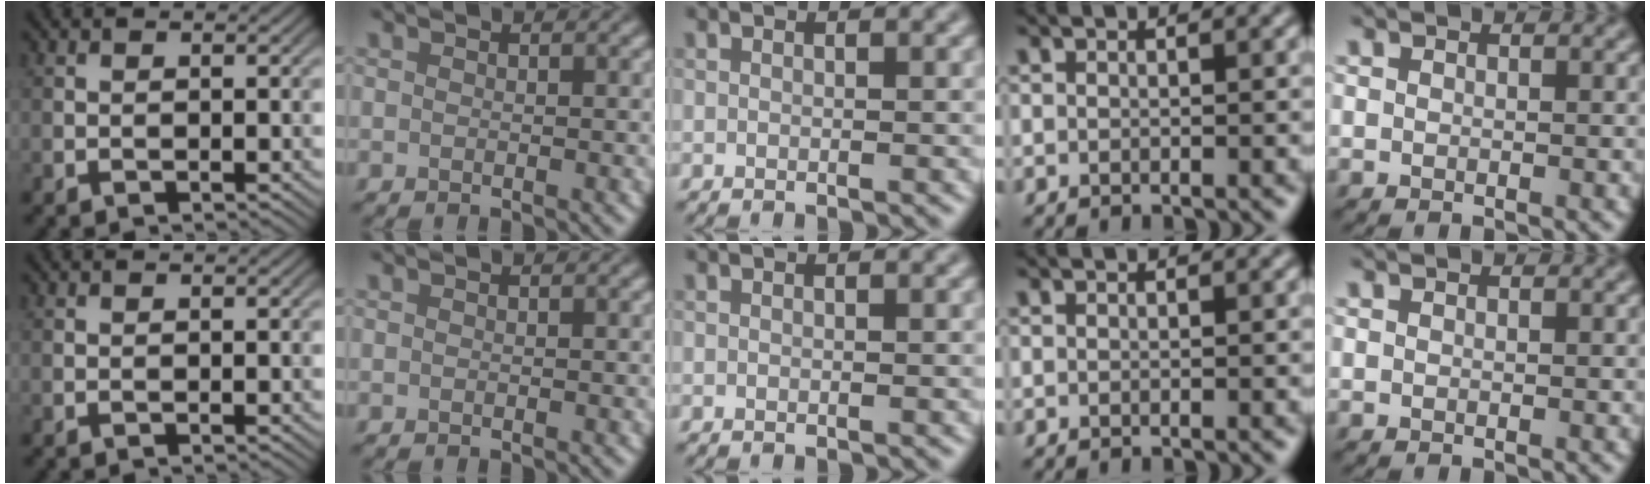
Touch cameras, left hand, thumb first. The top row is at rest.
{}